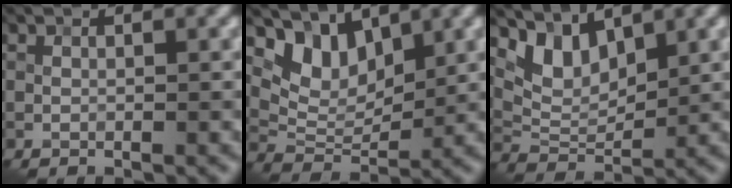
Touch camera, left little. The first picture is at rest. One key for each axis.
{"total": 5.6, "fx": 3.8, "fy": 3.0, "fz": 2.7, "tx": -0.054, "ty": -0.009, "tz": 0.067}
{"total": 4.5, "fx": 3.1, "fy": 2.2, "fz": 2.3, "tx": -0.053, "ty": -0.008, "tz": 0.060}